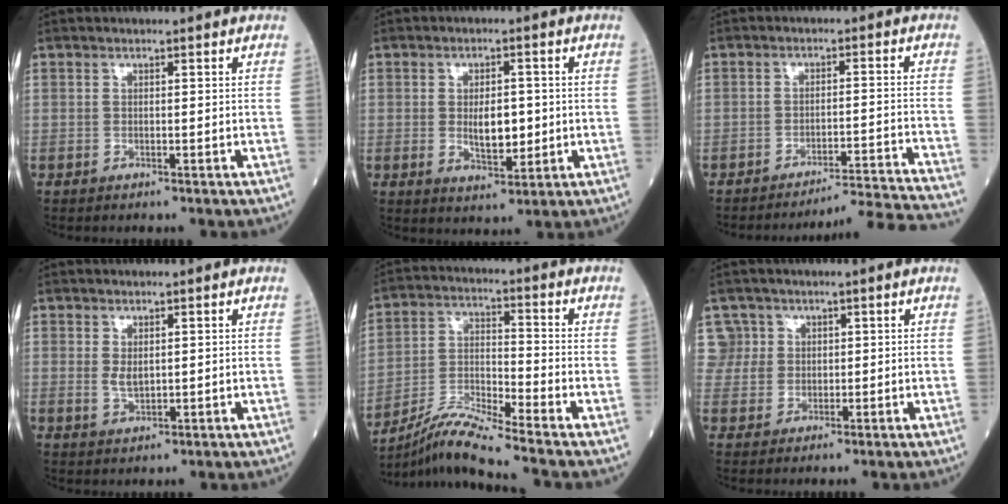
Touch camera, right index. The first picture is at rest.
{"total": 5.5, "force": [-0.2, 2.4, 5.0], "torque": [-0.077, -0.006, 0.003]}
{"total": 13.2, "force": [-12.6, -3.9, 1.2], "torque": [0.013, -0.016, -0.173]}
{"total": 2.0, "force": [0.5, 1.0, 1.6], "torque": [-0.030, -0.005, 0.013]}
{"total": 9.2, "force": [-8.3, -2.1, 3.2], "torque": [-0.070, -0.010, -0.157]}
{"total": 3.6, "force": [1.2, 3.3, -0.7], "torque": [0.030, 0.013, 0.021]}